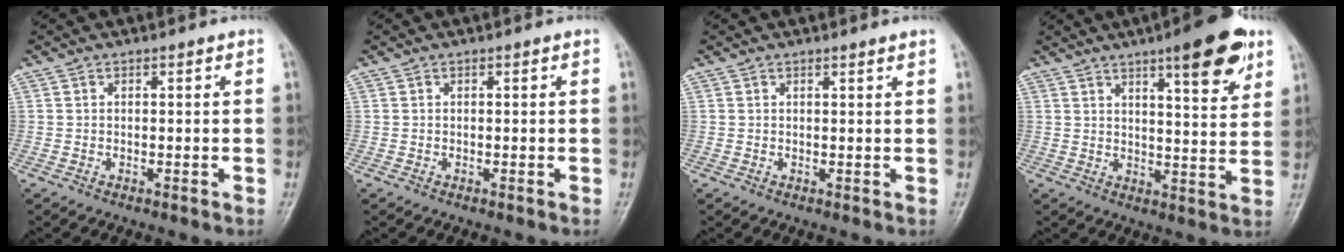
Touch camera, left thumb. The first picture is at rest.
{"total": 0.0}
{"total": 1.0, "force": [0.8, -0.1, 0.5], "torque": [-0.009, -0.004, 0.014]}
{"total": 15.3, "force": [9.0, 3.4, 11.9], "torque": [-0.144, -0.043, 0.129]}